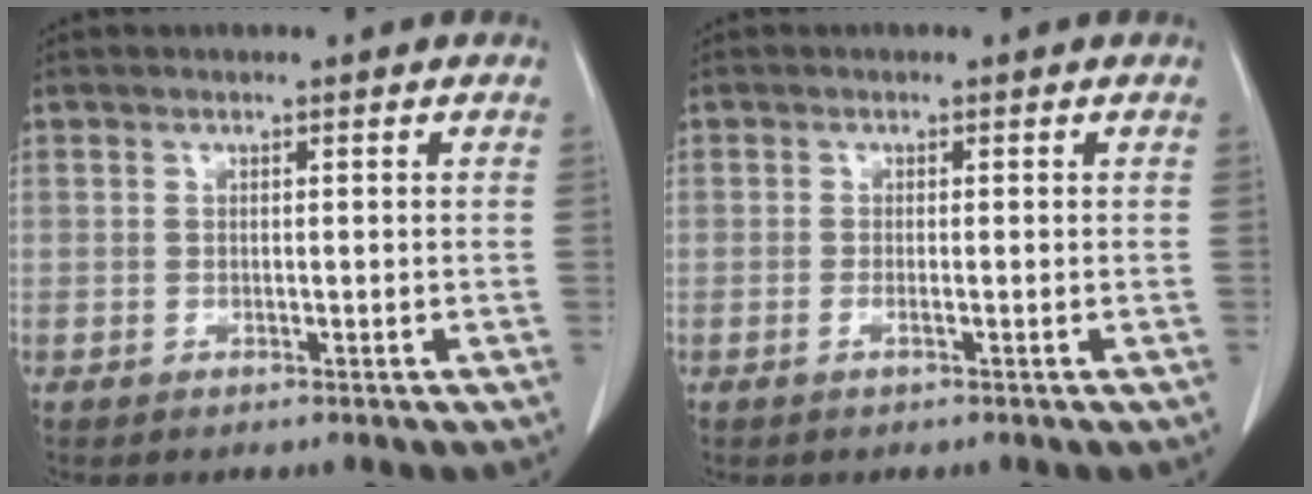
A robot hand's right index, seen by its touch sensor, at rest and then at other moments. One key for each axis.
{"total": 0.8, "fx": -0.4, "fy": 0.0, "fz": 0.7, "tx": -0.015, "ty": 0.000, "tz": -0.007}